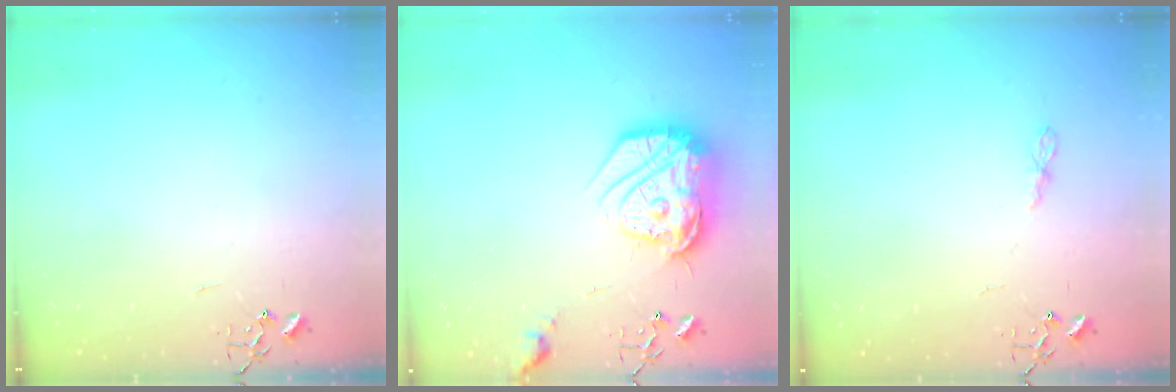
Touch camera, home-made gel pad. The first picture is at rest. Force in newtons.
{"total": 21.6, "press": 21.5, "slide": 1.7}
{"total": 4.8, "press": 4.7, "slide": 0.6}